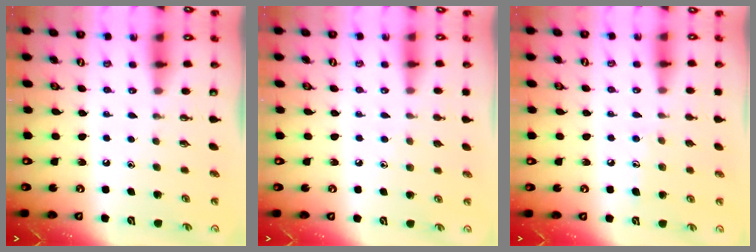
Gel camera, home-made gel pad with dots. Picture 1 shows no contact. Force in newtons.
{"total": 4.8, "press": 4.8, "slide": 0.5}
{"total": 7.0, "press": 7.0, "slide": 0.6}